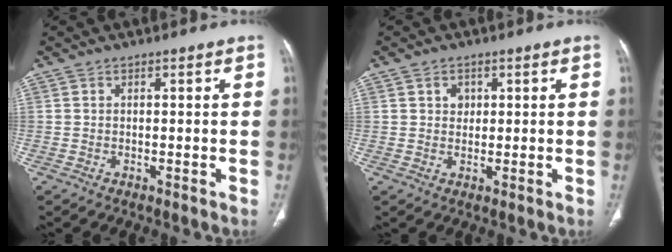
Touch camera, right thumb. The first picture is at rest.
{"total": 2.5, "force": [0.9, 2.0, 1.1], "torque": [-0.007, -0.003, 0.015]}